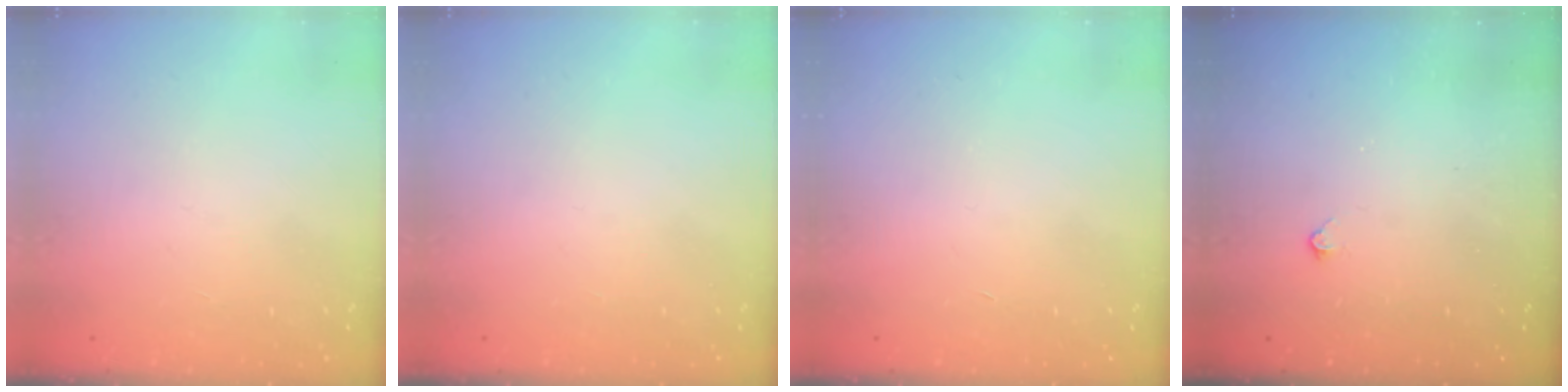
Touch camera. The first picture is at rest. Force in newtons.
{"total": 0.0}
{"total": 0.9, "press": 0.9, "slide": 0.2}
{"total": 3.0, "press": 3.0, "slide": 0.5}